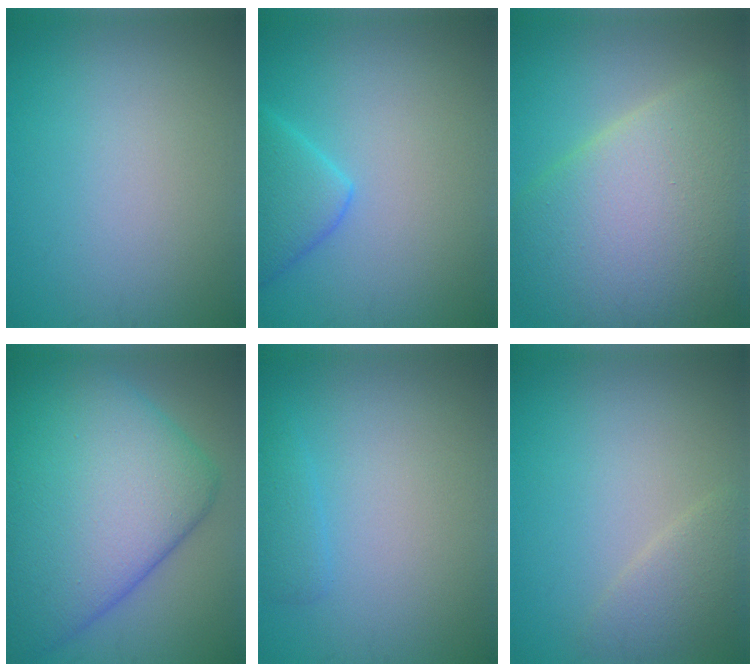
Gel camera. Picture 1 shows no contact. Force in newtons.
{"total": 3.4, "press": 3.4, "slide": 0.3}
{"total": 11.3, "press": 11.3, "slide": 0.6}
{"total": 16.5, "press": 16.5, "slide": 0.2}
{"total": 1.4, "press": 1.4, "slide": 0.1}
{"total": 2.2, "press": 2.1, "slide": 0.1}